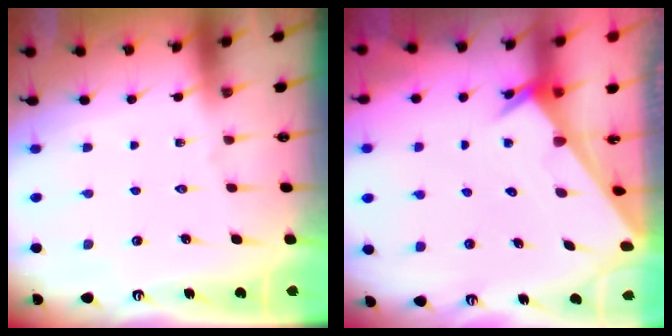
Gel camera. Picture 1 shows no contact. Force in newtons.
{"total": 3.6, "press": 3.5, "slide": 0.4}